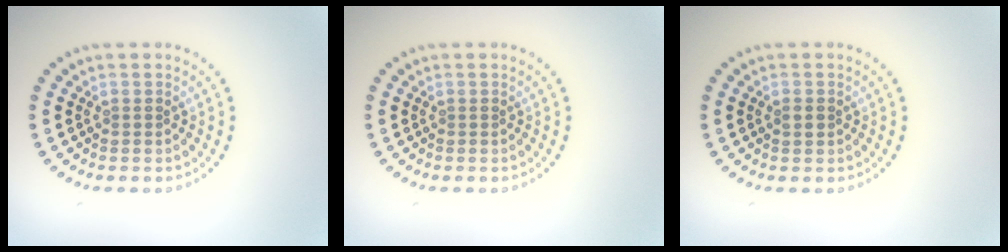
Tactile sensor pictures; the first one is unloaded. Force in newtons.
{"total": 0.0}
{"total": 1.2, "press": 1.2, "slide": 0.1}